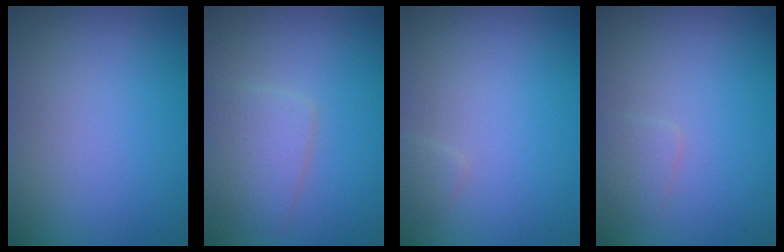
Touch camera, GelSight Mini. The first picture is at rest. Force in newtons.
{"total": 2.9, "press": 2.9, "slide": 0.2}
{"total": 0.7, "press": 0.7, "slide": 0.0}
{"total": 1.2, "press": 1.2, "slide": 0.0}